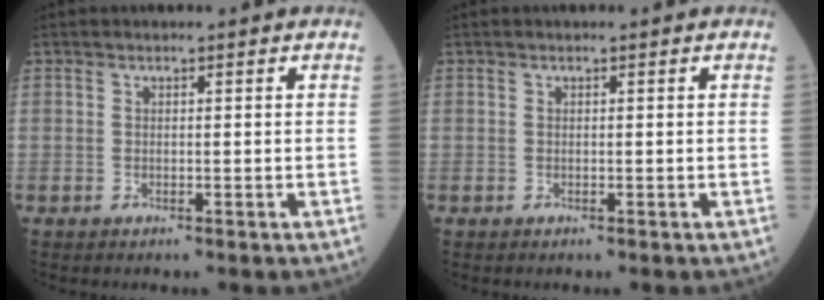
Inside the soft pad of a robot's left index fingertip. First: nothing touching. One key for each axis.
{"total": 0.0}